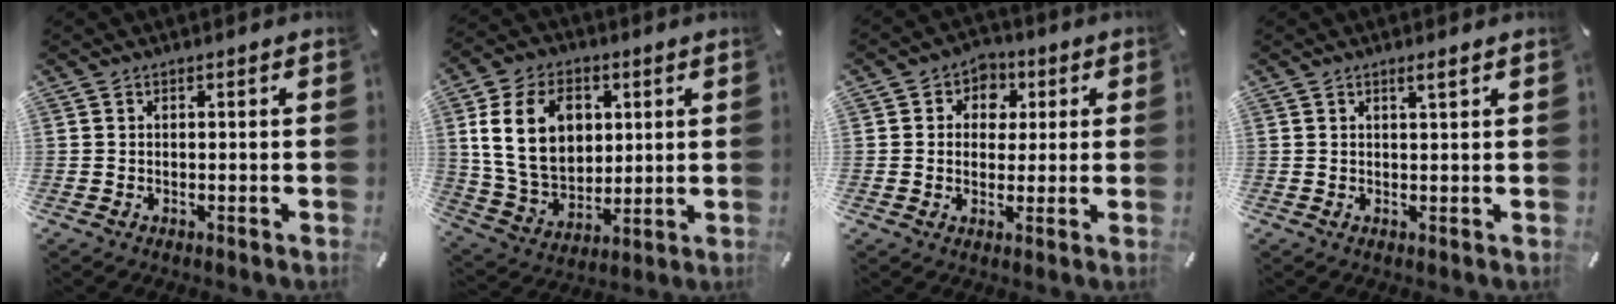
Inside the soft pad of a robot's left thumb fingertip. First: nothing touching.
{"total": 15.6, "force": [4.2, 11.7, 9.4], "torque": [-0.193, 0.006, 0.079]}
{"total": 5.8, "force": [0.3, 5.4, 2.2], "torque": [-0.033, 0.003, -0.002]}
{"total": 1.9, "force": [1.1, 0.2, 1.5], "torque": [-0.031, 0.000, 0.019]}